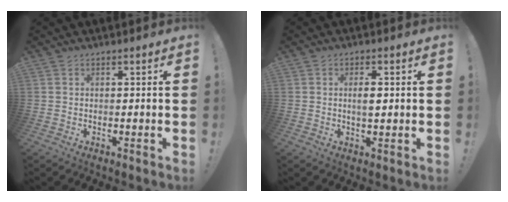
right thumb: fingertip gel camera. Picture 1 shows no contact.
{"total": 3.6, "force": [0.3, 1.5, 3.2], "torque": [-0.052, 0.002, 0.001]}